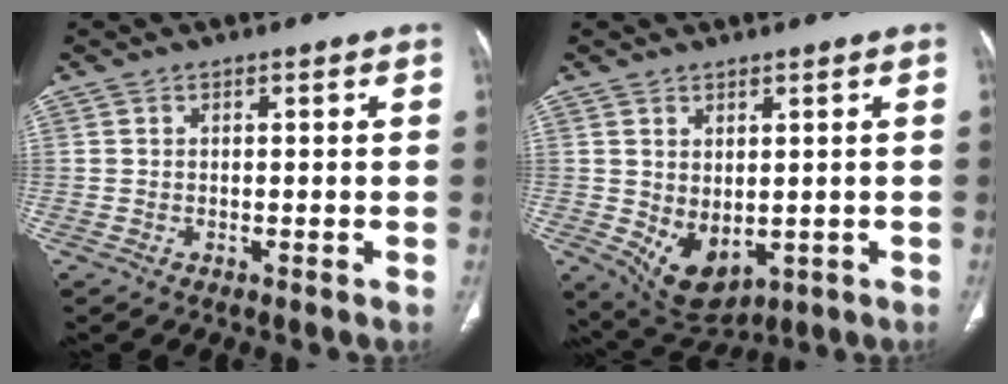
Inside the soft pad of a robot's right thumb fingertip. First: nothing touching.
{"total": 7.8, "force": [-0.8, 4.8, 6.1], "torque": [-0.089, -0.009, 0.017]}